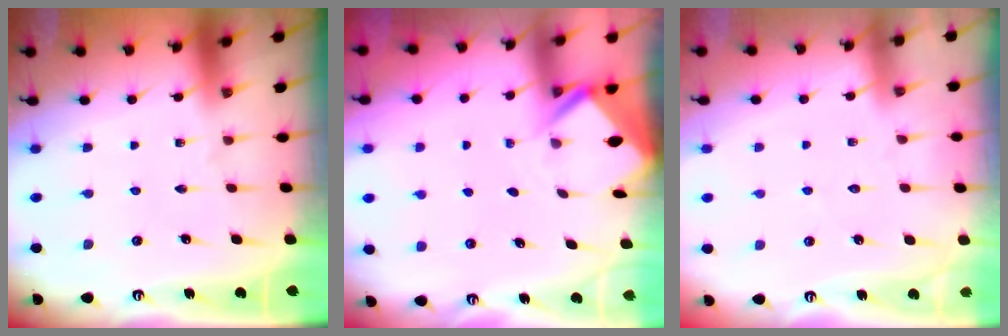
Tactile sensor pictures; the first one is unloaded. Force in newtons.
{"total": 2.4, "press": 2.4, "slide": 0.1}
{"total": 2.5, "press": 2.5, "slide": 0.3}